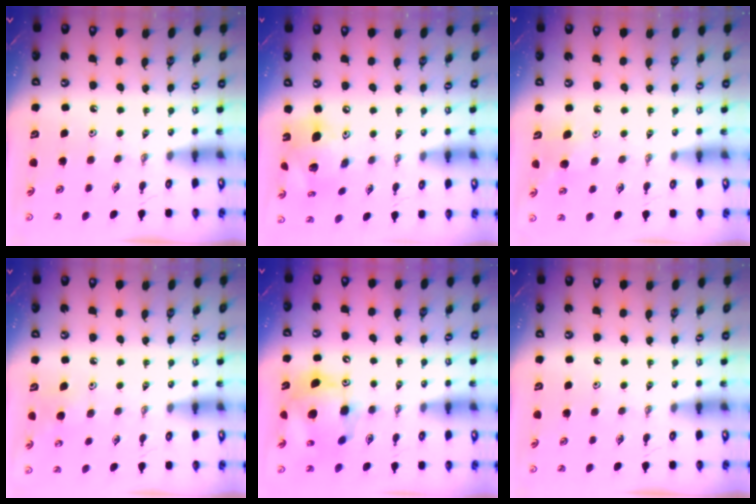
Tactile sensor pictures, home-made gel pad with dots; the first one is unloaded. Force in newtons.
{"total": 15.2, "press": 14.9, "slide": 3.0}
{"total": 7.2, "press": 7.1, "slide": 1.3}
{"total": 7.6, "press": 7.4, "slide": 1.9}
{"total": 14.3, "press": 14.2, "slide": 1.2}
{"total": 0.0}